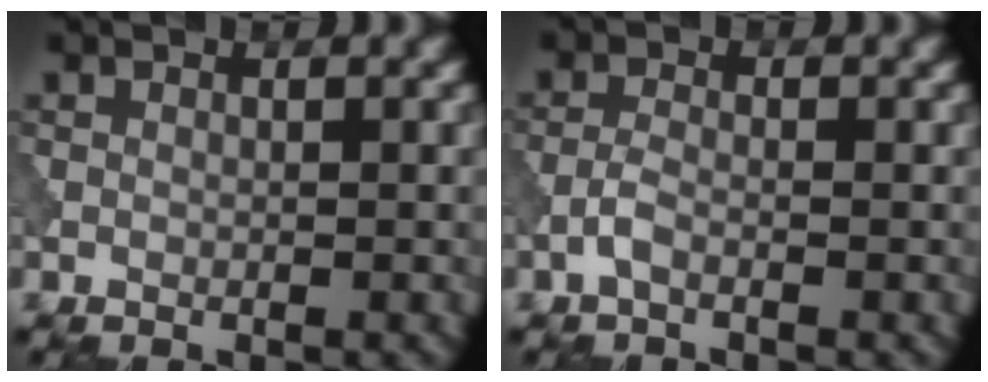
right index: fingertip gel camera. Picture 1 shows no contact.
{"total": 1.5, "force": [-0.8, 0.5, 1.1], "torque": [-0.026, 0.003, -0.021]}